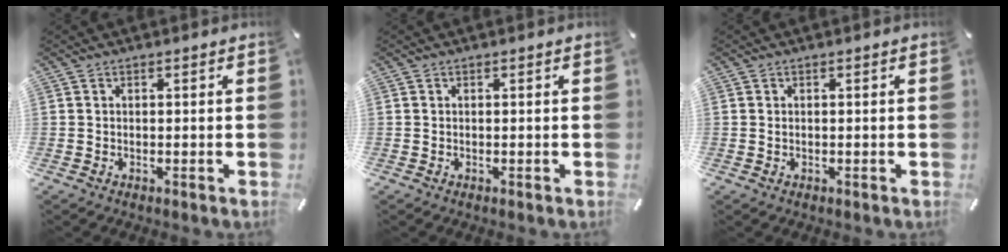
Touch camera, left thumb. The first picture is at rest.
{"total": 0.0}
{"total": 0.0}